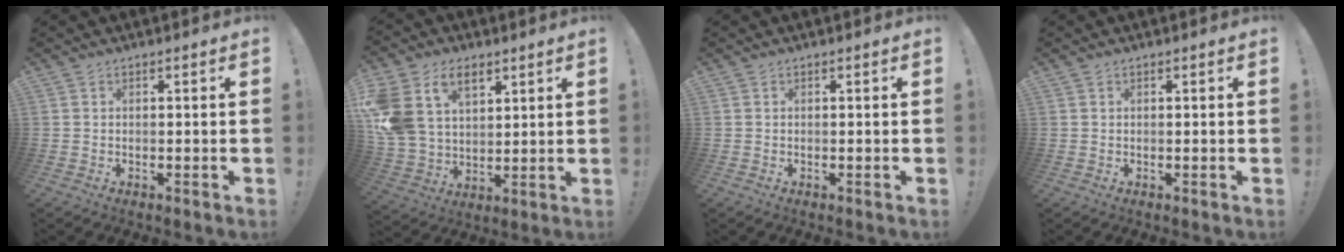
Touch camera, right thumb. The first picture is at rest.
{"total": 15.5, "force": [7.7, 10.6, 8.2], "torque": [-0.167, -0.039, 0.148]}
{"total": 0.0}
{"total": 0.0}